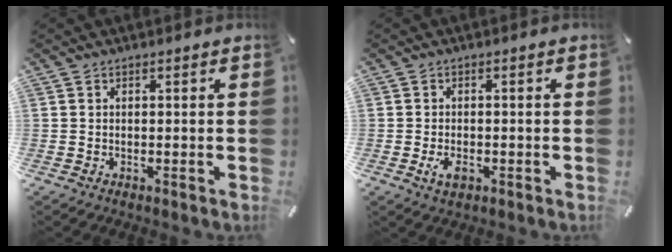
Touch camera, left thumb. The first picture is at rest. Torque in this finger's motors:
{"motor_torque": [-0.06, 0.75, 0.25, 0.01, 0.10]}